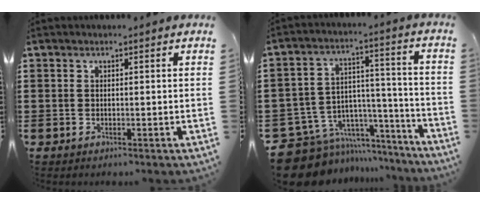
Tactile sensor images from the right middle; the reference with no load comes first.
{"total": 9.7, "force": [-8.1, 5.2, 1.7], "torque": [-0.053, 0.019, -0.150]}